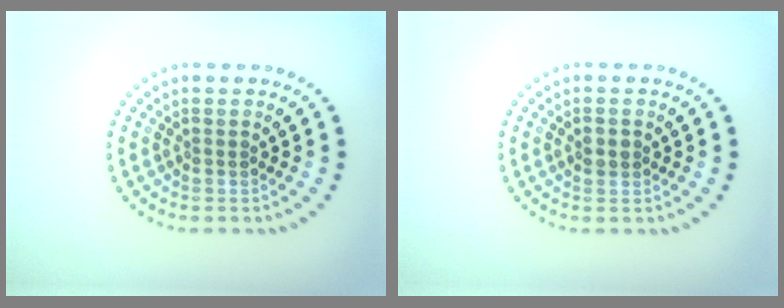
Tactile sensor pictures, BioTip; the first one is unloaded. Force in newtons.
{"total": 1.6, "press": 1.6, "slide": 0.3}